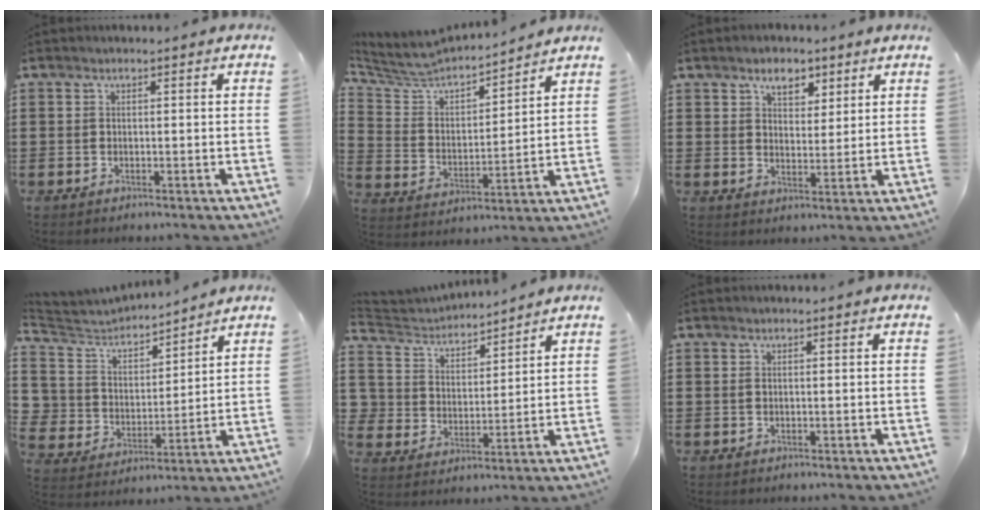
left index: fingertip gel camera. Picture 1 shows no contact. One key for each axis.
{"total": 4.9, "fx": 4.6, "fy": 1.3, "fz": 1.2, "tx": -0.053, "ty": -0.036, "tz": 0.071}
{"total": 4.5, "fx": 3.1, "fy": 2.7, "fz": 2.0, "tx": -0.036, "ty": 0.008, "tz": 0.052}
{"total": 5.5, "fx": 4.7, "fy": 2.6, "fz": -1.1, "tx": -0.023, "ty": -0.043, "tz": 0.081}
{"total": 4.4, "fx": 3.7, "fy": 2.1, "fz": -1.0, "tx": -0.016, "ty": -0.031, "tz": 0.062}
{"total": 0.0}